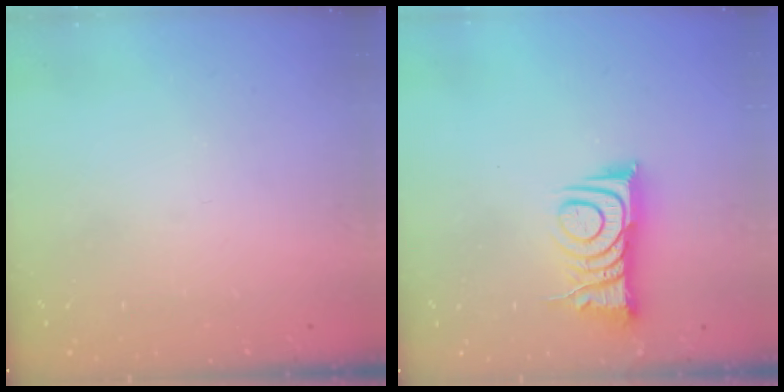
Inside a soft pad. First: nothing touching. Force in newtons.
{"total": 9.8, "press": 9.8, "slide": 0.2}